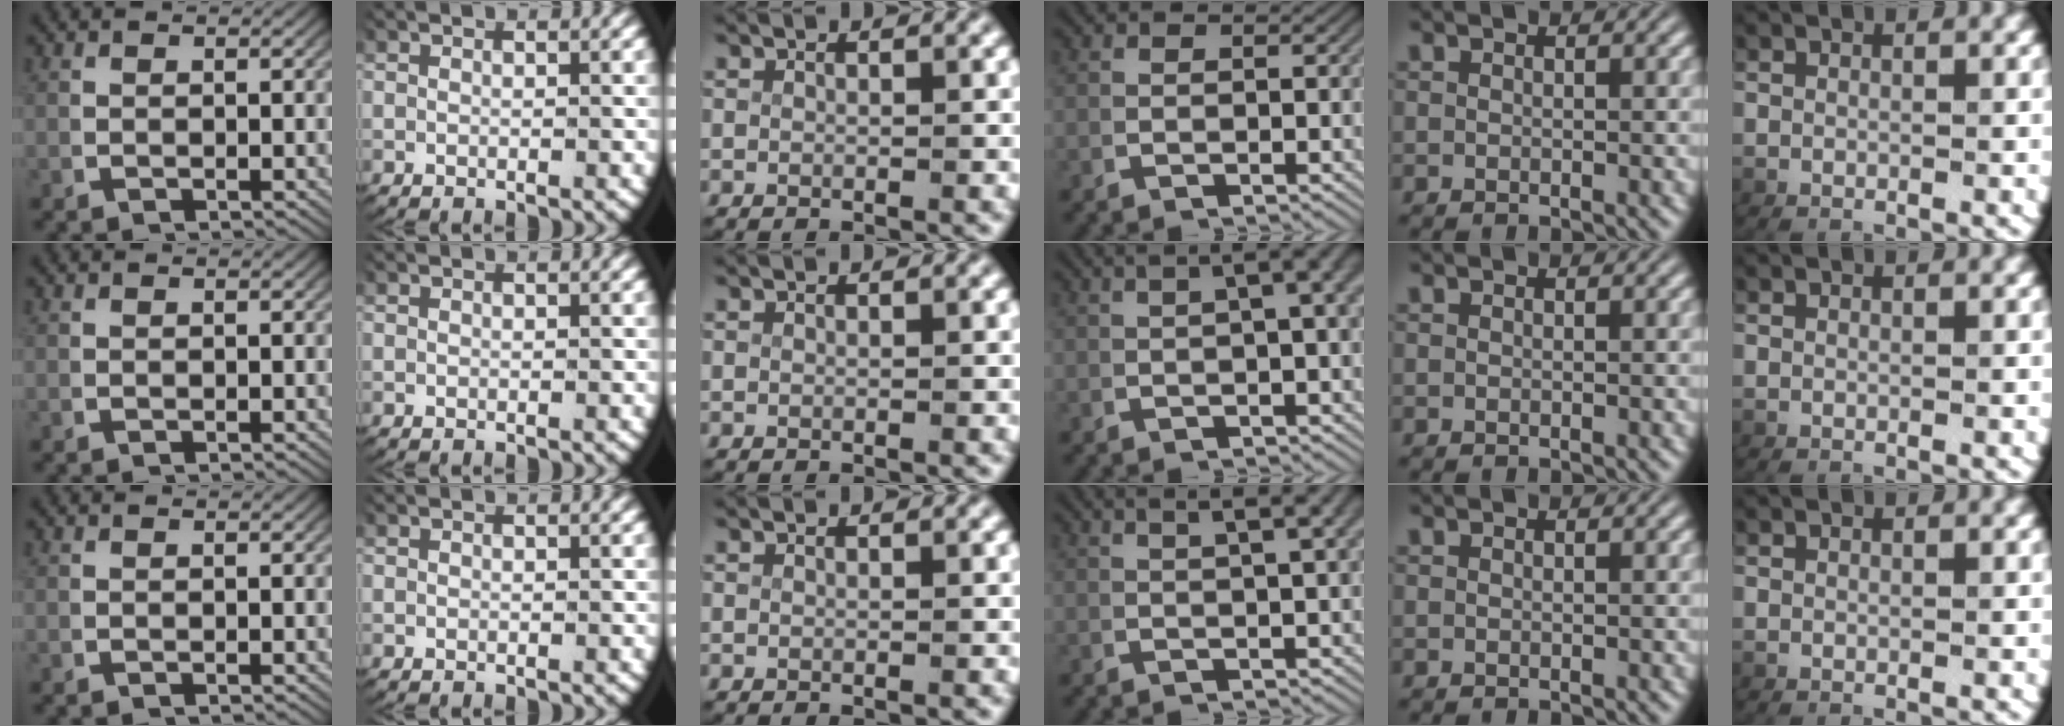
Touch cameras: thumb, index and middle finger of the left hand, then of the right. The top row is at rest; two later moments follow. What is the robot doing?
{"motion": "lift_and_place", "object": "map"}